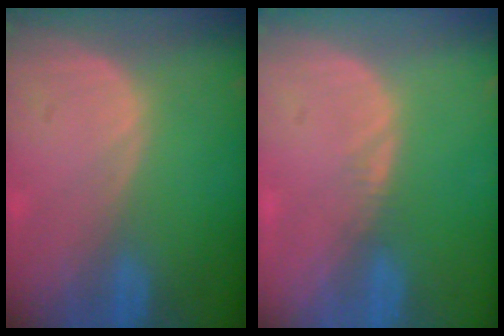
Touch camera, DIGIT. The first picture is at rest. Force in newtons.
{"total": 0.8, "press": 0.8, "slide": 0.1}